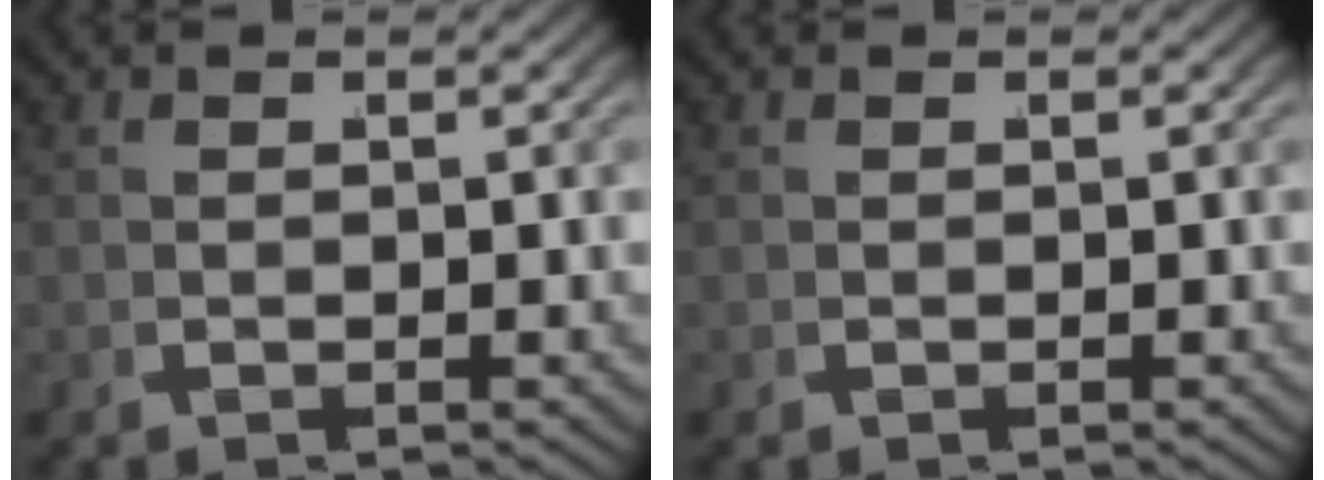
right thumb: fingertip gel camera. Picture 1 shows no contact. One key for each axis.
{"total": 0.0}